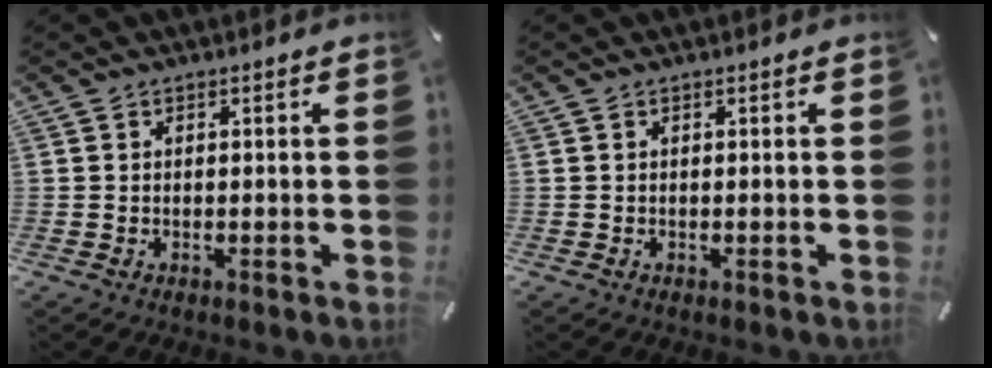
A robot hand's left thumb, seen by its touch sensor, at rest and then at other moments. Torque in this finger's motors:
{"motor_torque": [0.00, 0.00, 0.01, 0.00, 0.00]}